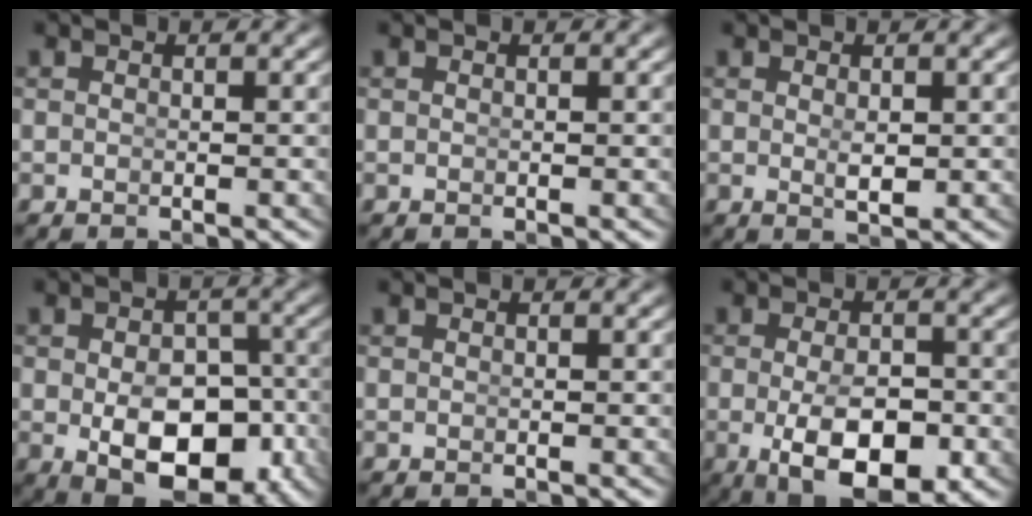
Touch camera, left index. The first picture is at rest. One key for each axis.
{"total": 0.0}
{"total": 1.3, "fx": 0.0, "fy": 0.2, "fz": 1.3, "tx": -0.023, "ty": -0.016, "tz": 0.011}
{"total": 9.6, "fx": -2.9, "fy": 6.0, "fz": 7.0, "tx": -0.113, "ty": -0.059, "tz": -0.016}
{"total": 0.0}
{"total": 8.6, "fx": -3.1, "fy": 4.5, "fz": 6.6, "tx": -0.119, "ty": -0.045, "tz": -0.024}